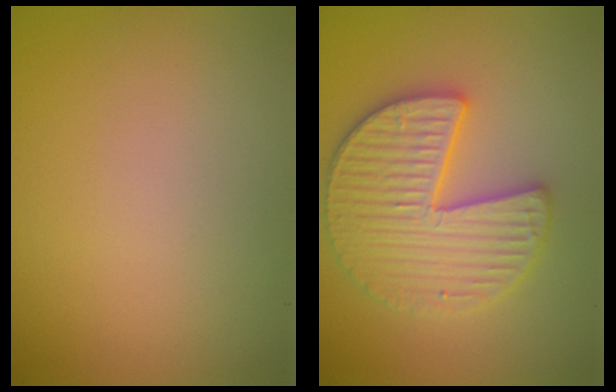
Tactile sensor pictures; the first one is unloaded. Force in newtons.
{"total": 6.0, "press": 5.9, "slide": 0.9}